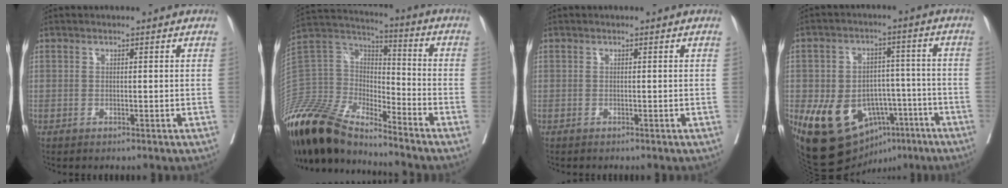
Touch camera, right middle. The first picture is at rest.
{"total": 21.6, "force": [-18.3, 5.5, 10.1], "torque": [-0.226, 0.004, -0.354]}
{"total": 0.0}
{"total": 17.1, "force": [-7.8, 11.4, 10.1], "torque": [-0.173, 0.022, -0.104]}